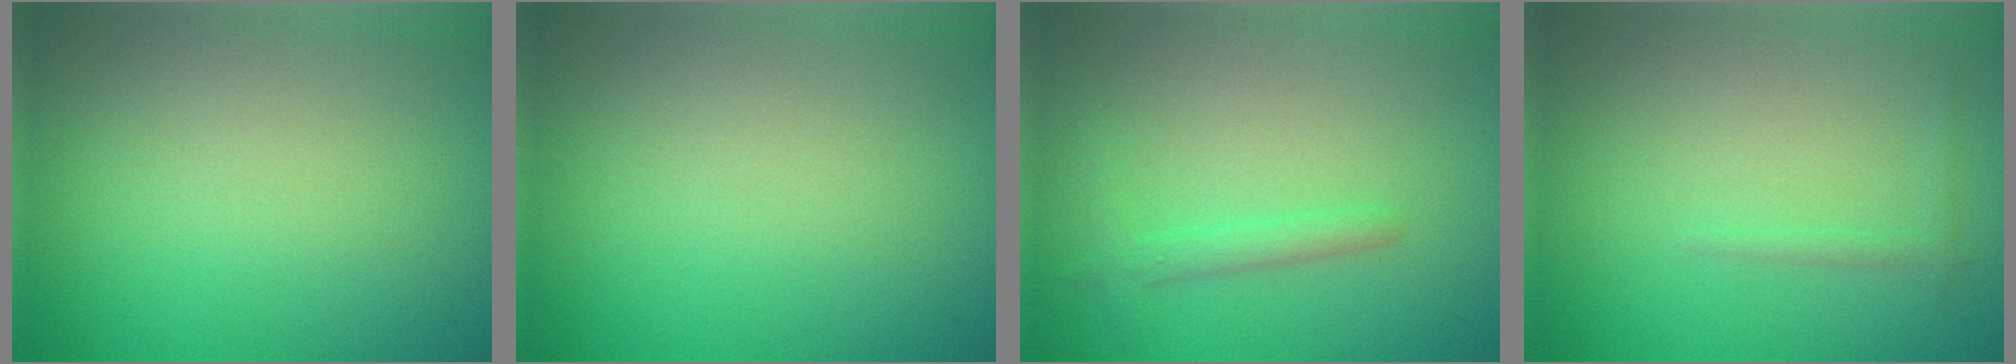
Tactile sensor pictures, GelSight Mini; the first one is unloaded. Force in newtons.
{"total": 0.0}
{"total": 1.9, "press": 1.9, "slide": 0.1}
{"total": 0.7, "press": 0.7, "slide": 0.1}